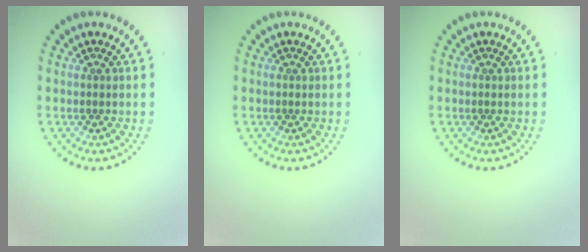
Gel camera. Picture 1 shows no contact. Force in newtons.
{"total": 0.0}
{"total": 0.0}